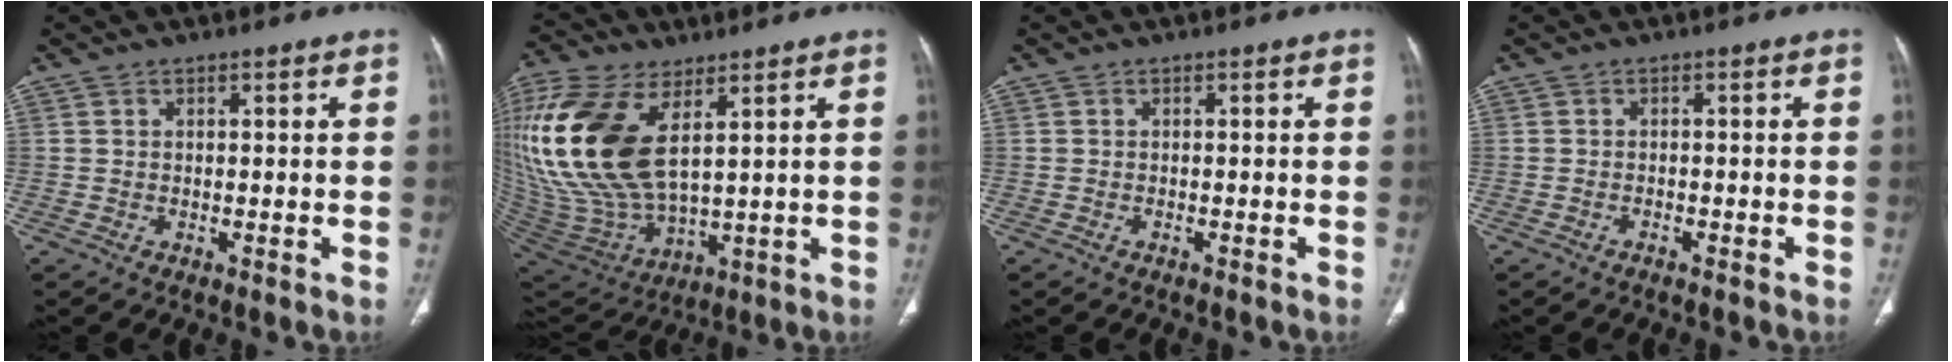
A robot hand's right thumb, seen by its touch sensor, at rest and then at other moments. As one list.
[{"total": 22.7, "force": [7.0, 11.6, 18.1], "torque": [-0.394, -0.032, 0.145]}, {"total": 0.7, "force": [-0.5, 0.1, 0.4], "torque": [-0.012, 0.002, -0.005]}, {"total": 1.2, "force": [-1.0, 0.2, 0.7], "torque": [-0.020, 0.006, -0.010]}]